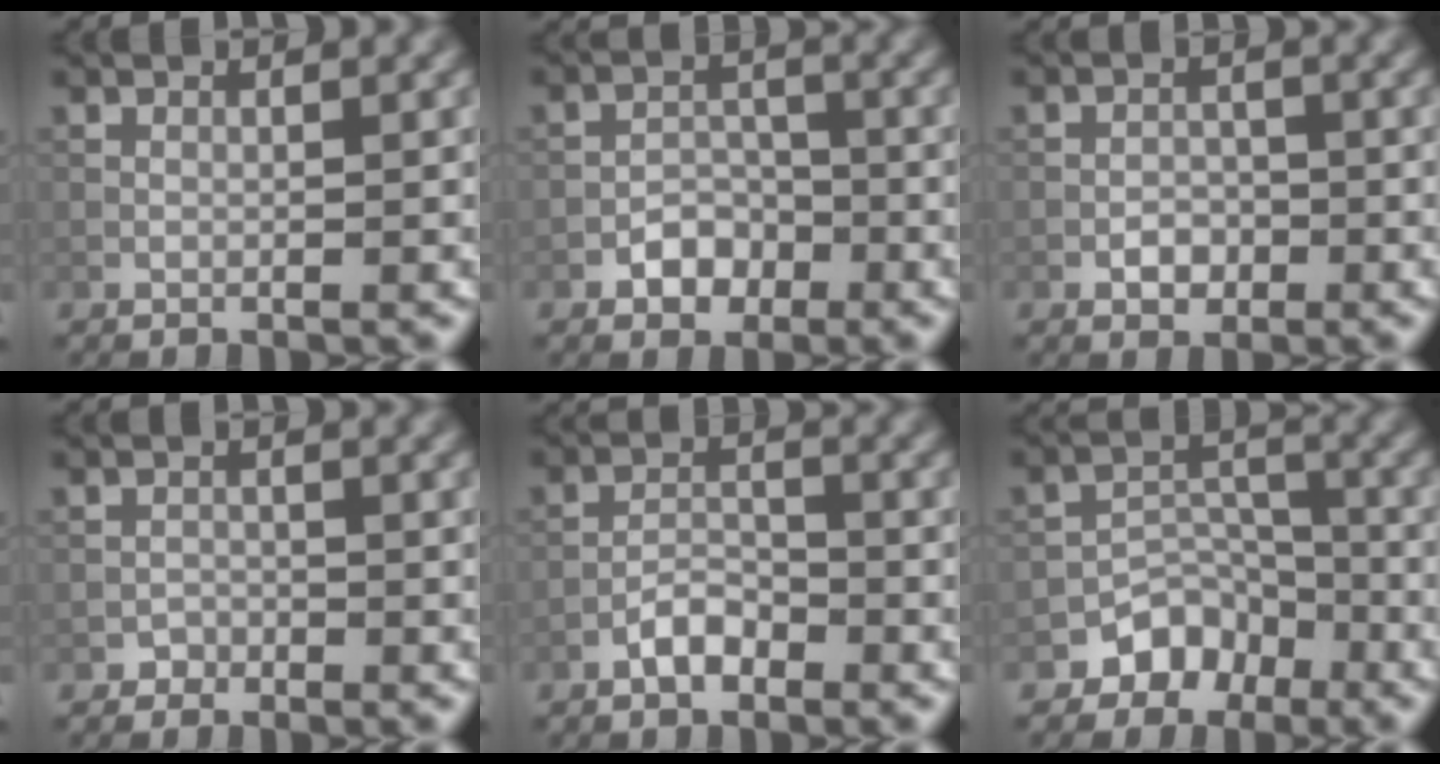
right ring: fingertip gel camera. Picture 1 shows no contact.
{"total": 2.6, "force": [-1.5, 1.8, 1.1], "torque": [-0.010, 0.007, -0.024]}
{"total": 1.8, "force": [-0.9, 1.3, 0.9], "torque": [-0.012, 0.003, -0.017]}
{"total": 0.9, "force": [-0.6, 0.6, -0.1], "torque": [0.010, 0.003, -0.010]}
{"total": 2.3, "force": [-1.6, 1.0, 1.3], "torque": [-0.019, 0.009, -0.032]}
{"total": 3.8, "force": [-2.6, 2.6, 0.9], "torque": [0.003, 0.006, -0.045]}